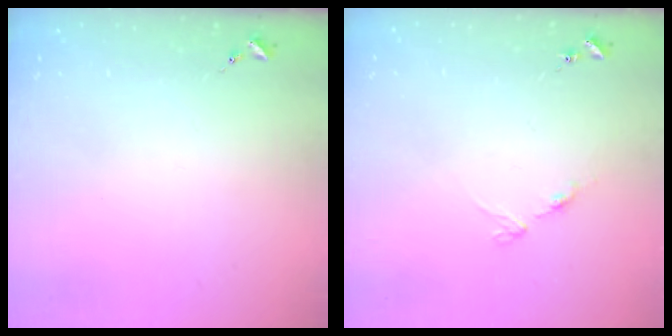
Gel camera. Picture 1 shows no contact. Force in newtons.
{"total": 7.8, "press": 7.8, "slide": 0.6}